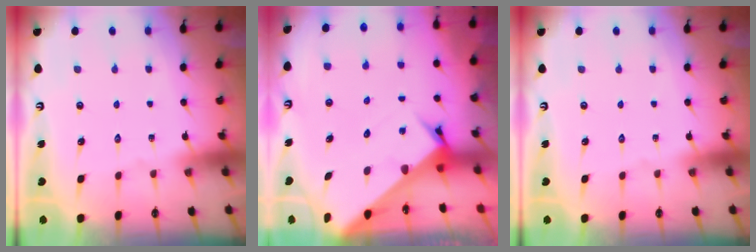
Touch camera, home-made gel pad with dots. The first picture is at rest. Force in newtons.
{"total": 3.6, "press": 3.6, "slide": 0.2}
{"total": 0.0}